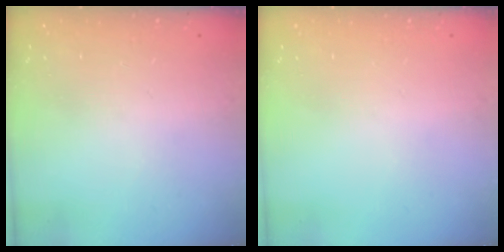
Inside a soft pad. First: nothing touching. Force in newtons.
{"total": 0.0}